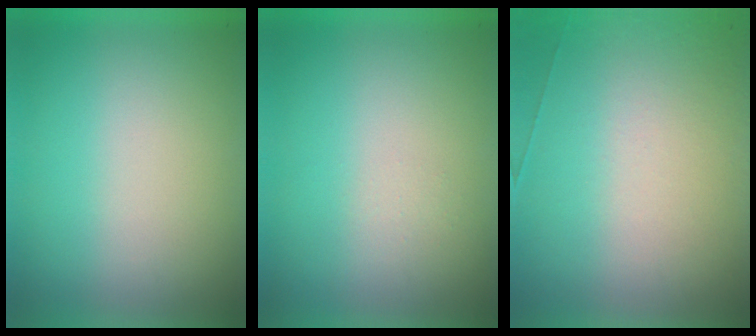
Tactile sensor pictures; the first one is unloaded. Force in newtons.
{"total": 1.3}
{"total": 6.9}